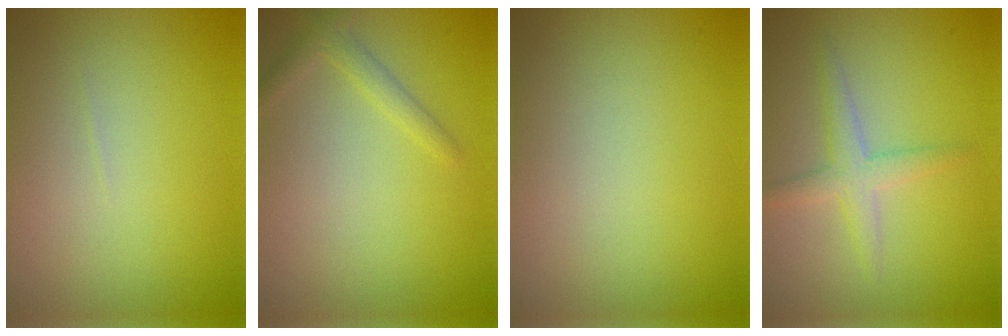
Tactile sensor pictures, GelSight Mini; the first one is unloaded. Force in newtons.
{"total": 1.6, "press": 1.6, "slide": 0.1}
{"total": 0.0}
{"total": 2.5, "press": 2.5, "slide": 0.1}